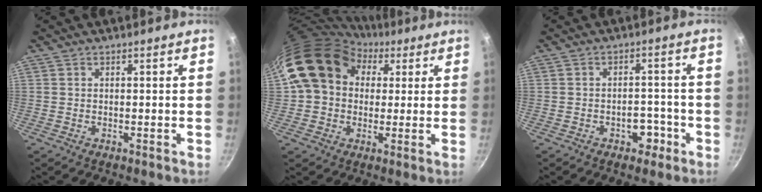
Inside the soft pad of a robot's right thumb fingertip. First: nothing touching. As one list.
[{"total": 16.4, "force": [5.3, 12.9, 8.7], "torque": [-0.129, 0.021, 0.081]}, {"total": 4.4, "force": [-2.2, 3.0, 2.4], "torque": [-0.007, 0.022, -0.024]}]